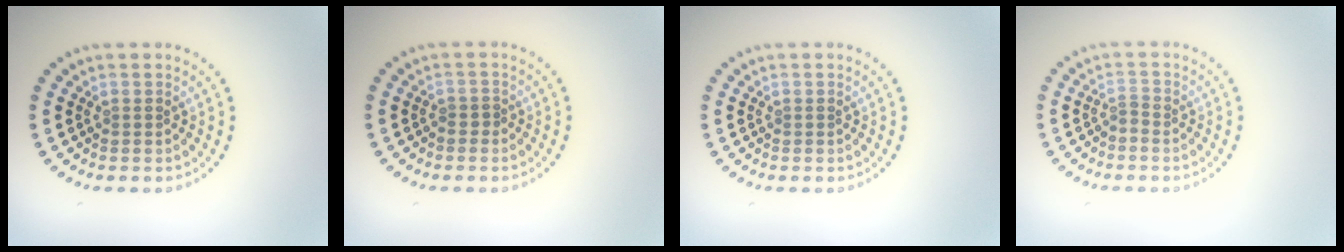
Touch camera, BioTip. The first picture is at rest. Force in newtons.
{"total": 0.6, "press": 0.4, "slide": 0.5}
{"total": 0.0}
{"total": 0.8, "press": 0.3, "slide": 0.7}